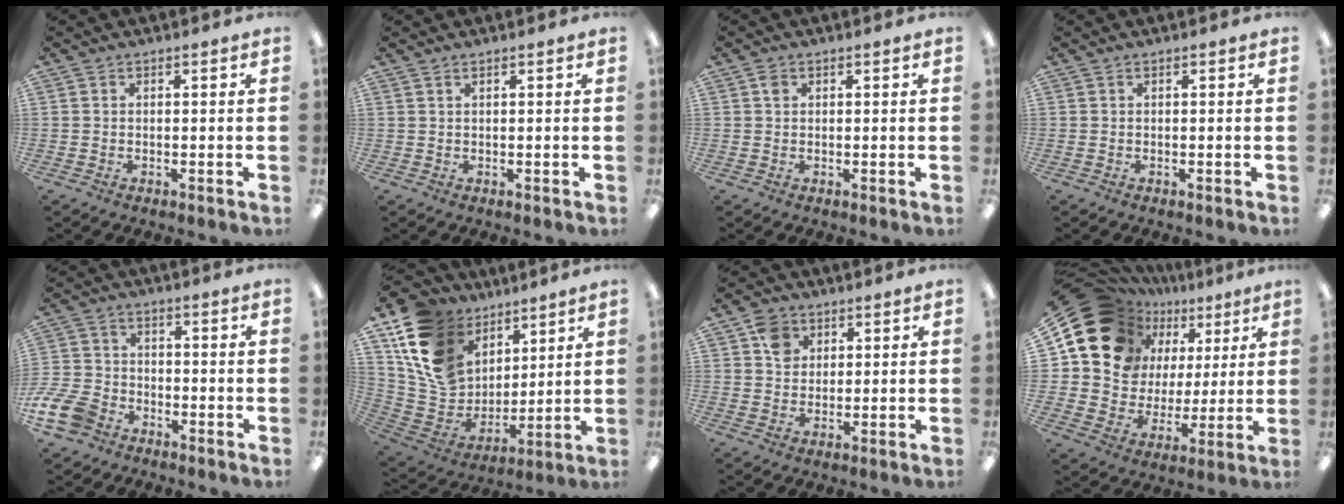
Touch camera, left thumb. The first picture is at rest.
{"total": 0.6, "force": [0.5, 0.1, 0.4], "torque": [-0.010, 0.002, 0.008]}
{"total": 1.2, "force": [0.4, 0.9, 0.6], "torque": [-0.012, 0.005, 0.008]}
{"total": 0.0}
{"total": 9.6, "force": [-5.6, 6.4, 4.5], "torque": [-0.111, 0.031, -0.106]}
{"total": 16.7, "force": [8.7, 12.4, 7.1], "torque": [-0.151, -0.045, 0.172]}
{"total": 5.5, "force": [2.4, 4.6, 1.9], "torque": [-0.027, 0.001, 0.041]}
{"total": 20.2, "force": [10.1, 15.6, 7.9], "torque": [-0.138, -0.058, 0.210]}